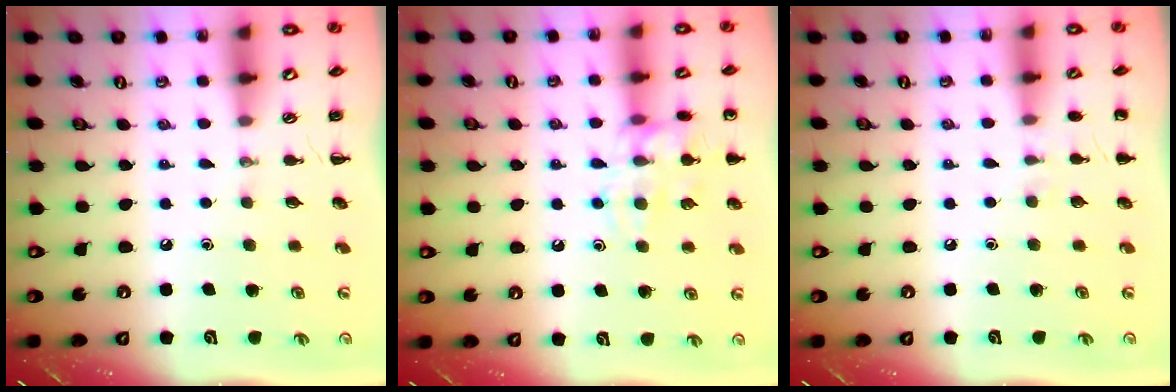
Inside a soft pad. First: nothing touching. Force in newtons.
{"total": 13.8, "press": 13.7, "slide": 1.5}
{"total": 4.3, "press": 4.1, "slide": 1.3}